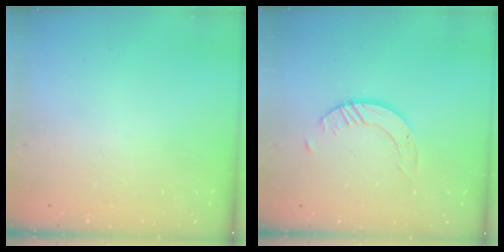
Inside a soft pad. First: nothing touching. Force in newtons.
{"total": 2.6, "press": 2.5, "slide": 0.3}